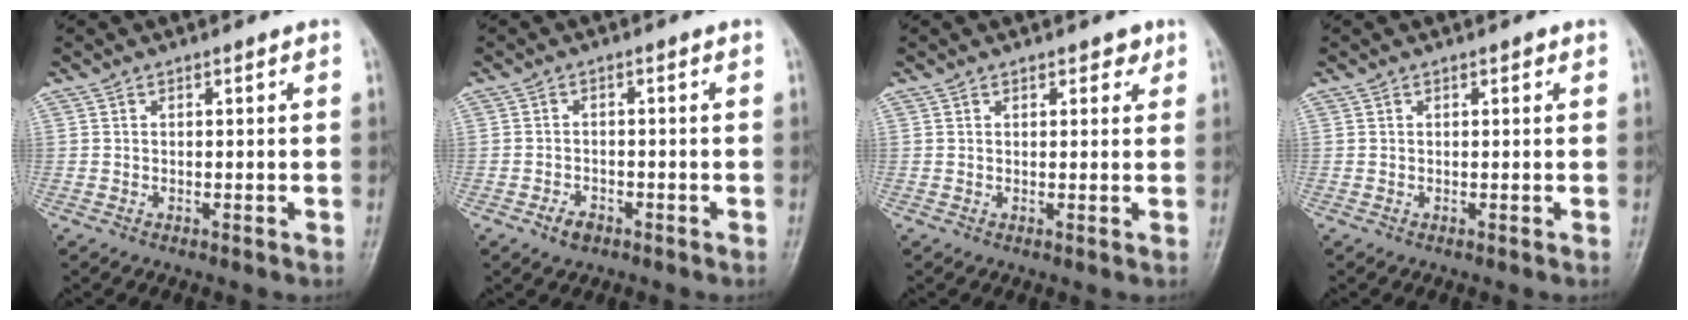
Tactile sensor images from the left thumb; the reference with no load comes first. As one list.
[{"total": 2.7, "force": [-1.6, 1.7, 1.4], "torque": [-0.022, 0.008, -0.024]}, {"total": 2.0, "force": [1.3, 1.2, 1.0], "torque": [0.003, -0.005, 0.014]}, {"total": 0.6, "force": [0.4, 0.3, 0.4], "torque": [-0.004, -0.001, 0.002]}]